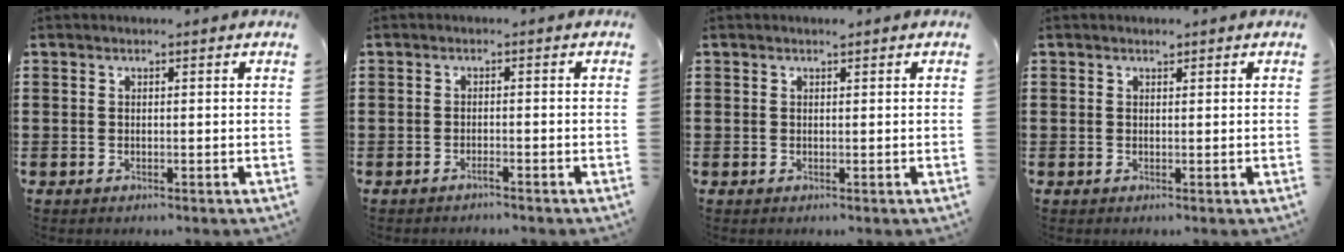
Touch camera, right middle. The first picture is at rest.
{"total": 0.9, "force": [-0.8, -0.1, 0.4], "torque": [-0.011, -0.003, -0.014]}
{"total": 0.0}
{"total": 0.8, "force": [0.6, 0.4, 0.2], "torque": [-0.004, 0.001, 0.012]}